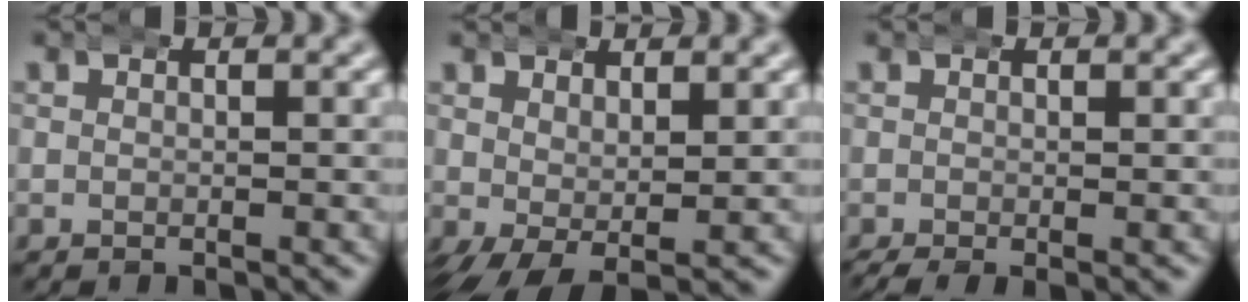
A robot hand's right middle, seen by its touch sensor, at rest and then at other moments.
{"total": 3.5, "force": [-0.8, 1.6, 3.0], "torque": [-0.053, -0.029, 0.009]}
{"total": 1.8, "force": [-1.3, 0.5, 1.0], "torque": [-0.019, -0.012, -0.013]}